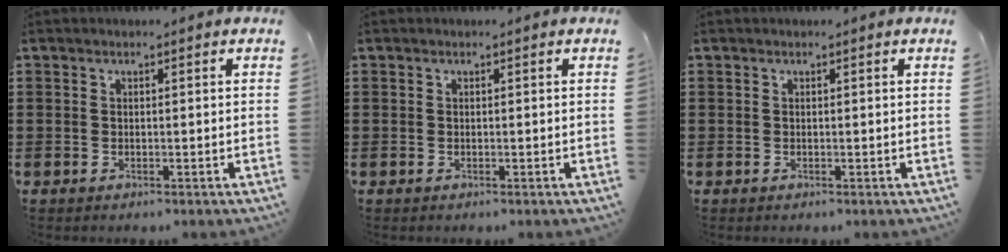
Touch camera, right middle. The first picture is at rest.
{"total": 0.0}
{"total": 0.0}